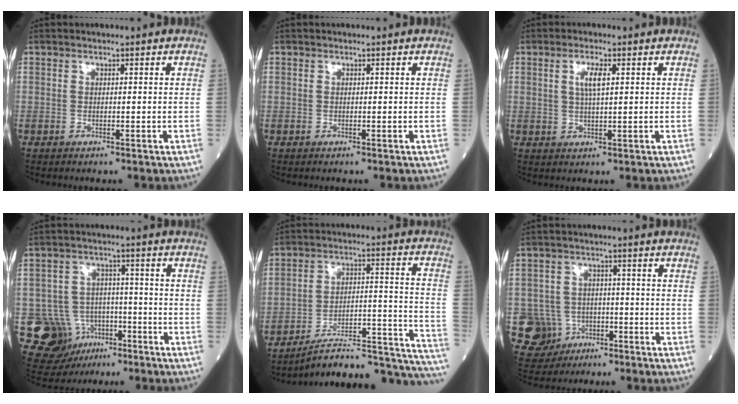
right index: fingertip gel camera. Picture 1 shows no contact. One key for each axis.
{"total": 0.0}
{"total": 3.3, "fx": 1.0, "fy": 0.6, "fz": 3.1, "tx": -0.063, "ty": 0.002, "tz": 0.019}
{"total": 11.5, "fx": -4.8, "fy": 10.0, "fz": 3.0, "tx": -0.063, "ty": 0.028, "tz": -0.064}
{"total": 21.1, "fx": -18.6, "fy": 3.3, "fz": 9.3, "tx": -0.055, "ty": 0.053, "tz": -0.264}
{"total": 7.0, "fx": -2.4, "fy": 6.5, "fz": 0.4, "tx": -0.015, "ty": 0.009, "tz": -0.033}